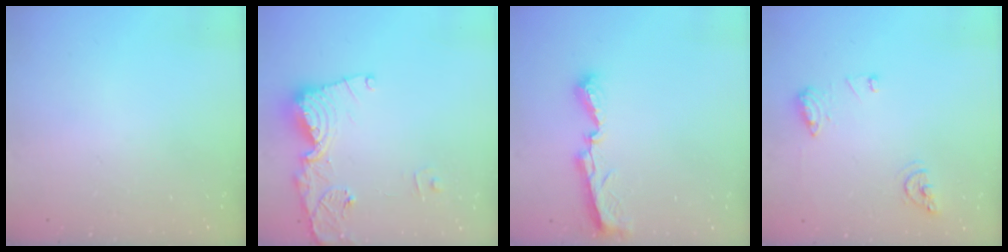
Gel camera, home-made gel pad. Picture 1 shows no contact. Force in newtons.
{"total": 13.6, "press": 13.5, "slide": 1.8}
{"total": 8.0, "press": 8.0, "slide": 0.4}
{"total": 10.4, "press": 10.4, "slide": 1.0}